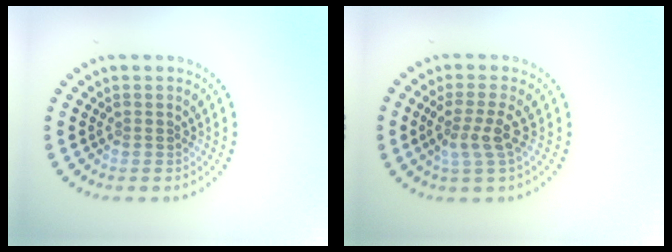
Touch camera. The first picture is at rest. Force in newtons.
{"total": 2.7, "press": 2.1, "slide": 1.7}